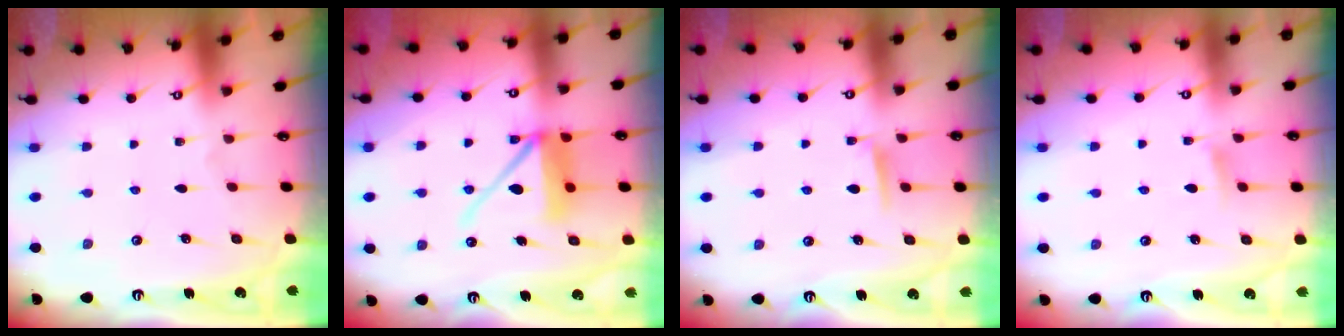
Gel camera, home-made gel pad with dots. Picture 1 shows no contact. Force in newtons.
{"total": 11.4, "press": 11.3, "slide": 1.5}
{"total": 5.0, "press": 4.9, "slide": 0.6}
{"total": 4.4, "press": 4.3, "slide": 0.6}